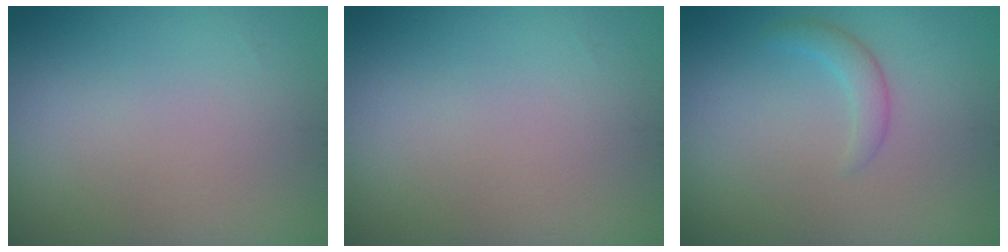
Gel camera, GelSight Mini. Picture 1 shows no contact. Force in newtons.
{"total": 0.0}
{"total": 1.5, "press": 1.5, "slide": 0.1}